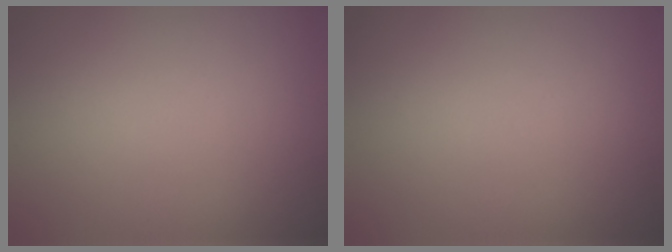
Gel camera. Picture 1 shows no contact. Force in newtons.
{"total": 0.0}